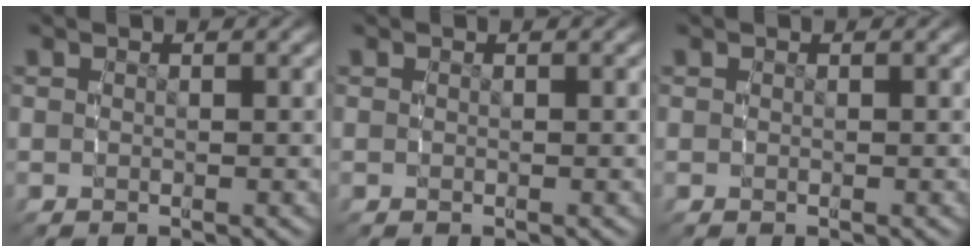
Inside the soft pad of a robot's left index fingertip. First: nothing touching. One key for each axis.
{"total": 0.0}
{"total": 0.0}